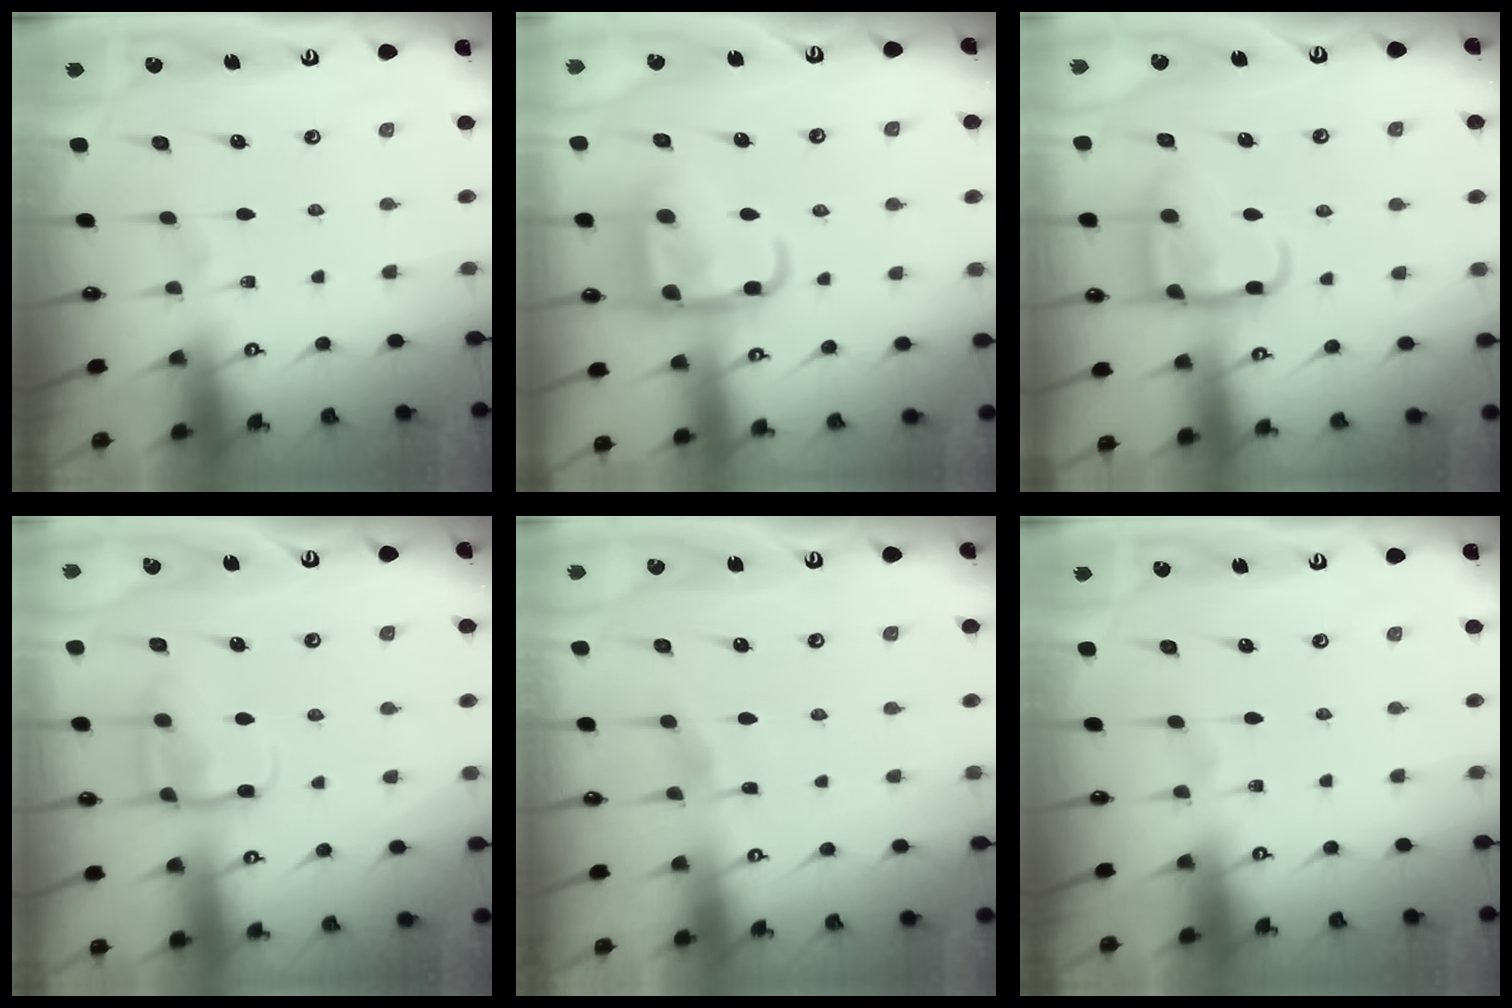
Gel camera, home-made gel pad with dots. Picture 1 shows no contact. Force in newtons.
{"total": 15.4, "press": 15.4, "slide": 1.5}
{"total": 13.2, "press": 13.1, "slide": 1.4}
{"total": 12.2, "press": 12.2, "slide": 1.2}
{"total": 2.6, "press": 2.5, "slide": 0.4}
{"total": 0.0}